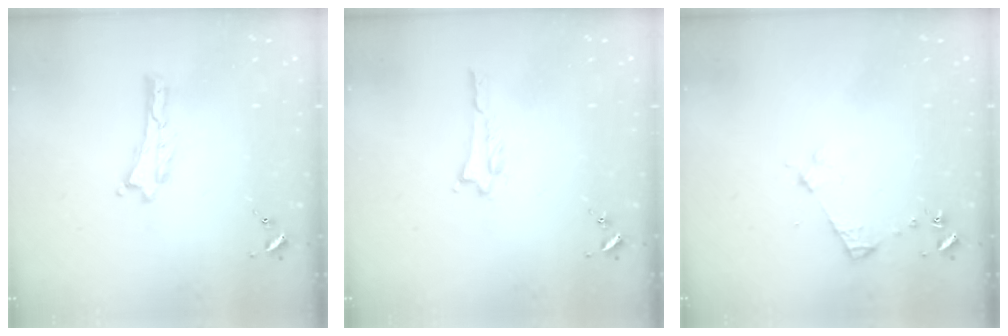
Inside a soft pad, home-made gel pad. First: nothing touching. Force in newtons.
{"total": 1.0, "press": 1.0, "slide": 0.2}
{"total": 3.2, "press": 3.2, "slide": 0.4}